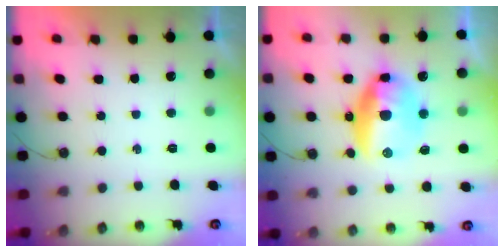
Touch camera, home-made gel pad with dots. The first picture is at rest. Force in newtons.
{"total": 18.0, "press": 15.9, "slide": 8.4}